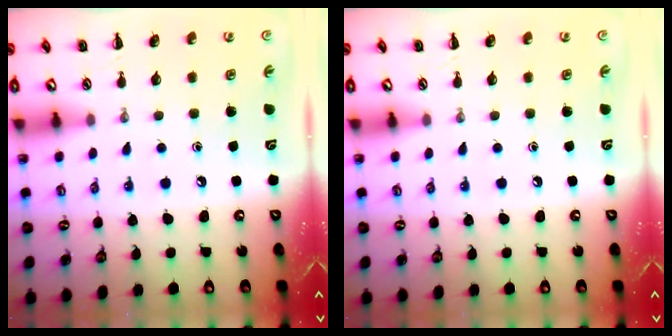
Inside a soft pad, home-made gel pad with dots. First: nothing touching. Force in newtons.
{"total": 0.0}